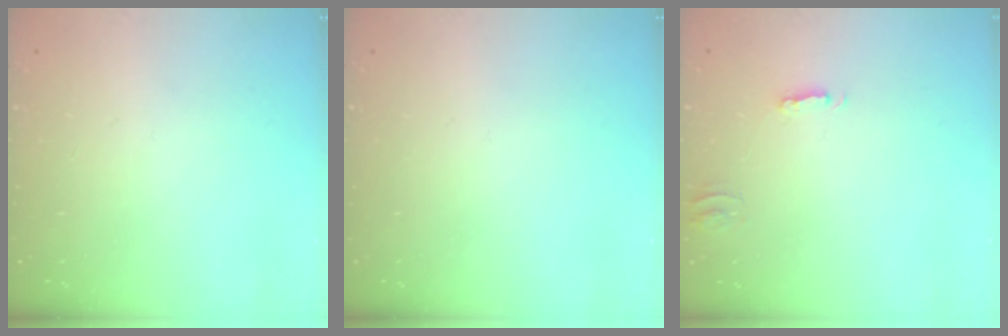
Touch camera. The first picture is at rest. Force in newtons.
{"total": 0.0}
{"total": 2.5, "press": 2.5, "slide": 0.2}